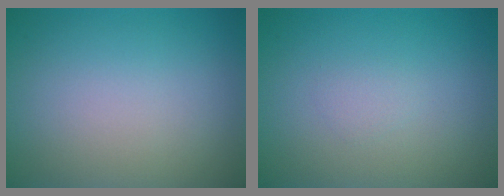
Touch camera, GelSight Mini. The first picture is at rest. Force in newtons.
{"total": 0.7, "press": 0.7, "slide": 0.1}